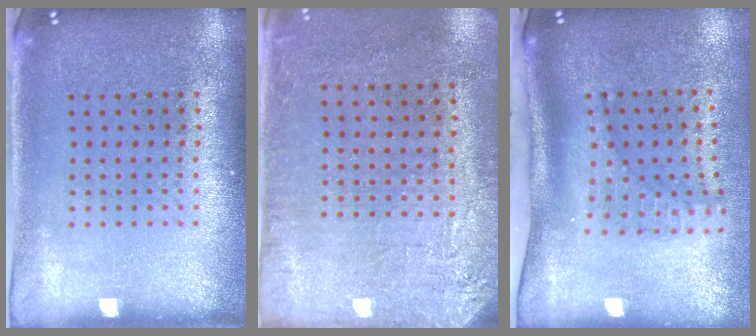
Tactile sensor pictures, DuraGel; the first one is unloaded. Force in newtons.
{"total": 2.7, "press": 2.3, "slide": 1.3}
{"total": 2.1, "press": 1.5, "slide": 1.5}